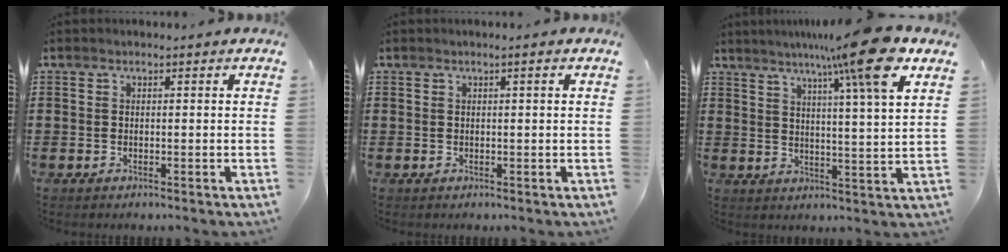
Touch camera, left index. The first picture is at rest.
{"total": 0.8, "force": [0.3, -0.1, 0.8], "torque": [-0.013, -0.003, 0.005]}
{"total": 12.6, "force": [8.1, -0.3, 9.7], "torque": [-0.167, -0.027, 0.120]}